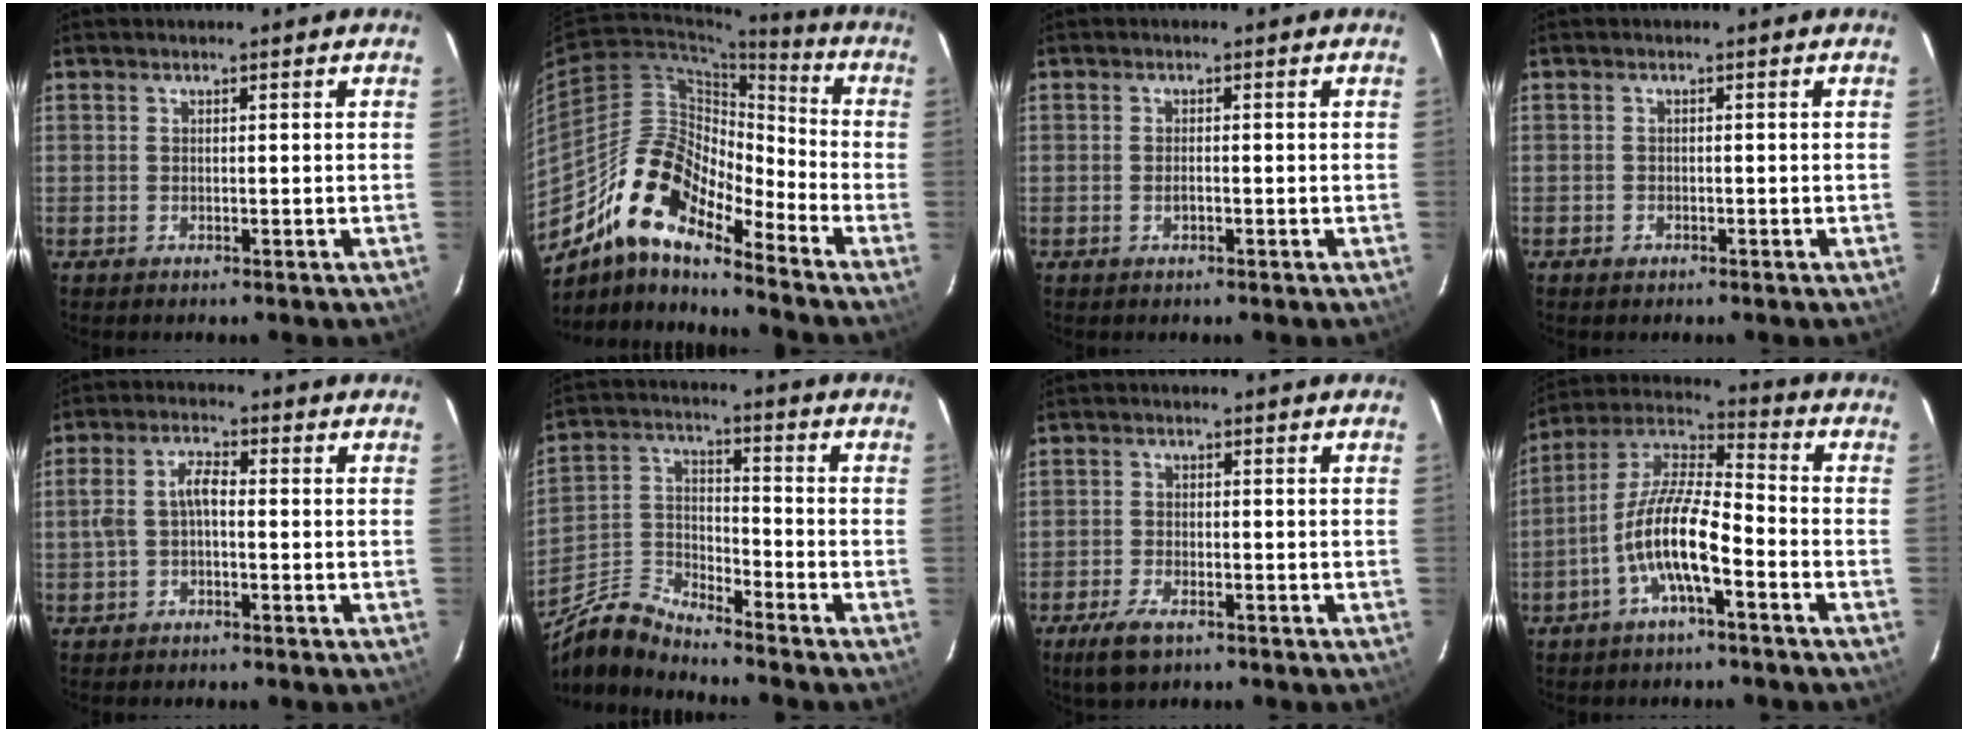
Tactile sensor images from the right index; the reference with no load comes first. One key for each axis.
{"total": 15.7, "fx": -11.5, "fy": 4.8, "fz": 9.5, "tx": -0.160, "ty": 0.000, "tz": -0.232}
{"total": 1.2, "fx": -0.5, "fy": 0.4, "fz": 1.0, "tx": -0.020, "ty": -0.001, "tz": -0.008}
{"total": 1.3, "fx": -0.8, "fy": 1.0, "fz": 0.2, "tx": -0.004, "ty": 0.002, "tz": -0.012}
{"total": 4.4, "fx": -1.0, "fy": 2.0, "fz": 3.8, "tx": -0.083, "ty": 0.015, "tz": -0.017}
{"total": 9.8, "fx": -8.4, "fy": 2.2, "fz": 4.6, "tx": -0.105, "ty": 0.005, "tz": -0.177}
{"total": 5.3, "fx": -3.6, "fy": 2.1, "fz": 3.2, "tx": -0.087, "ty": -0.011, "tz": -0.068}
{"total": 12.0, "fx": -5.2, "fy": 2.9, "fz": 10.5, "tx": -0.214, "ty": 0.004, "tz": -0.104}